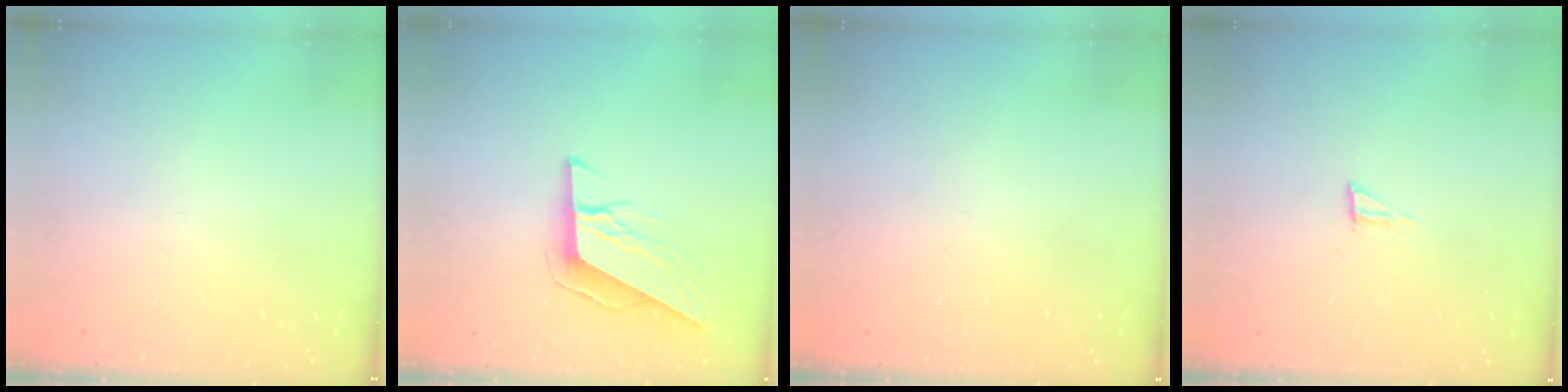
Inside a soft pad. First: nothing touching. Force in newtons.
{"total": 9.5, "press": 9.3, "slide": 1.9}
{"total": 1.6, "press": 1.6, "slide": 0.1}
{"total": 3.4, "press": 3.4, "slide": 0.3}